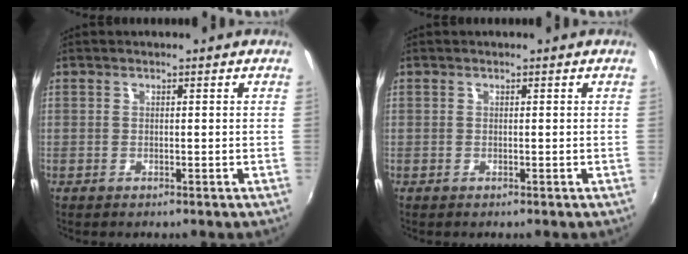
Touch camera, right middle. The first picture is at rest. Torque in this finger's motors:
{"motor_torque": [0.00, 0.00, 0.00, 0.00]}